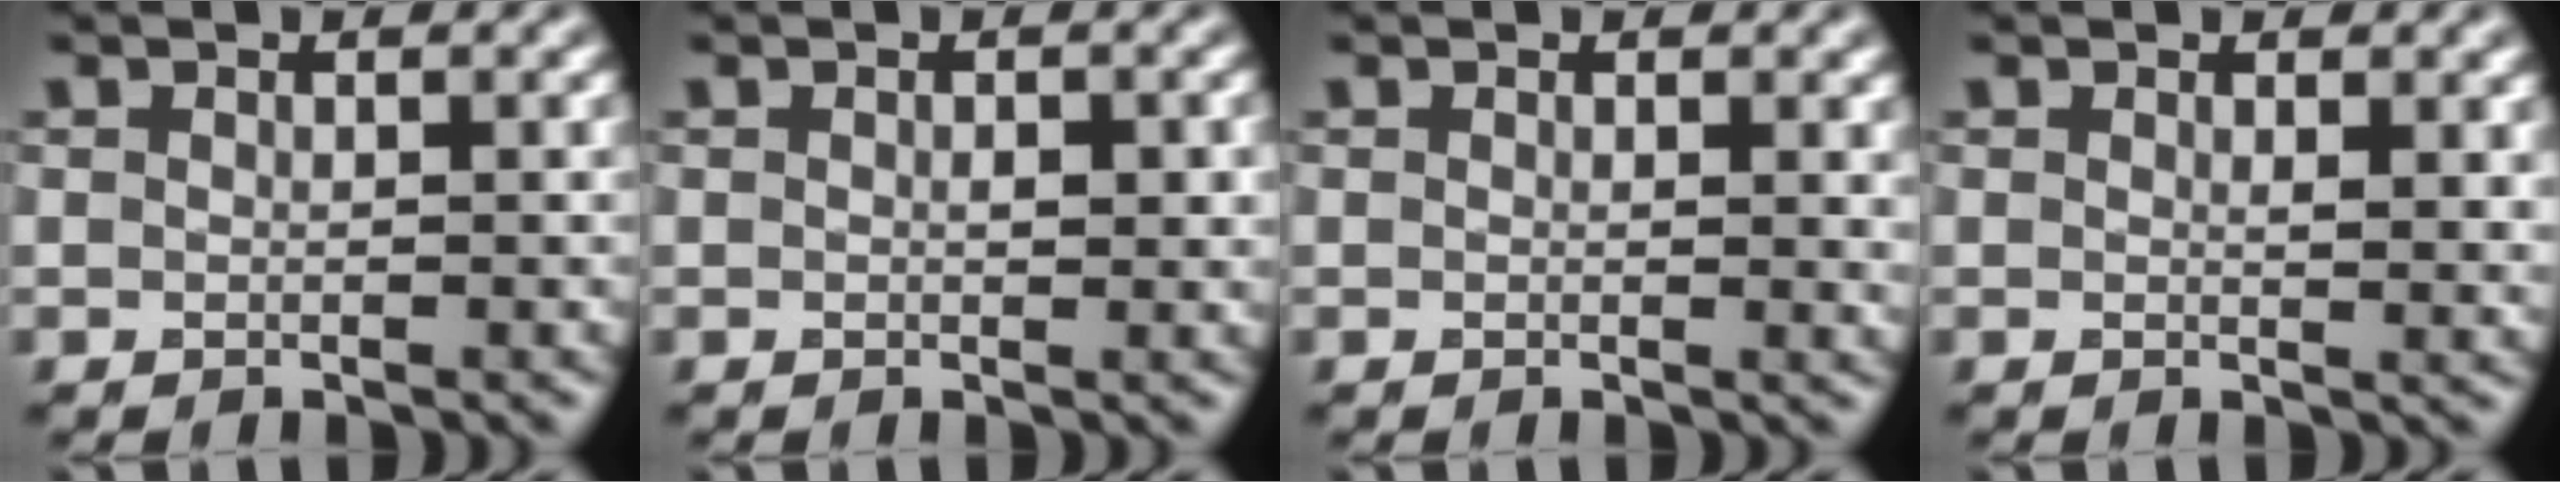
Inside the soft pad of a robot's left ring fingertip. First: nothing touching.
{"total": 1.2, "force": [0.1, 0.6, 1.0], "torque": [-0.014, -0.003, 0.001]}
{"total": 1.1, "force": [0.5, 0.3, 0.9], "torque": [-0.007, -0.003, 0.006]}
{"total": 1.4, "force": [0.7, 0.4, 1.1], "torque": [-0.011, -0.007, 0.012]}